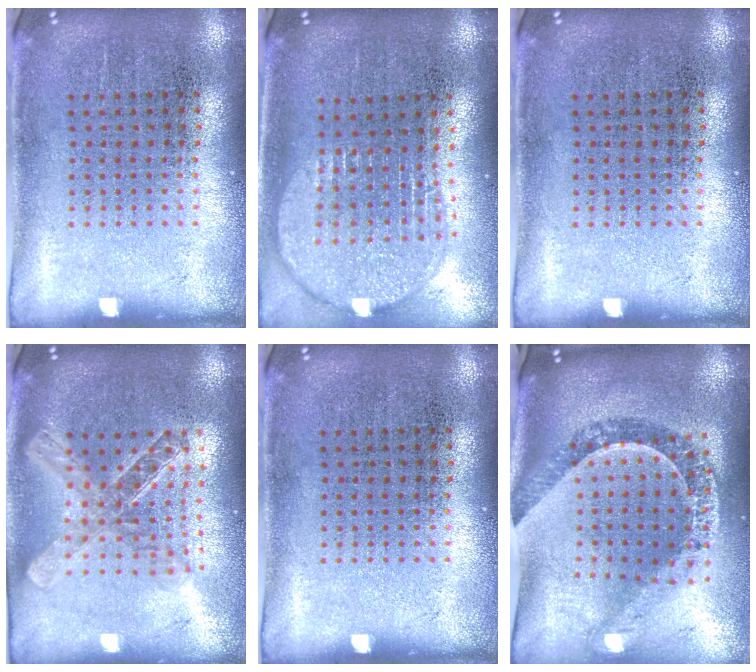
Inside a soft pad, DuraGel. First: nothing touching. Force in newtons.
{"total": 2.0, "press": 1.7, "slide": 1.1}
{"total": 0.0}
{"total": 2.0, "press": 1.7, "slide": 1.1}
{"total": 0.0}
{"total": 1.4, "press": 1.3, "slide": 0.6}